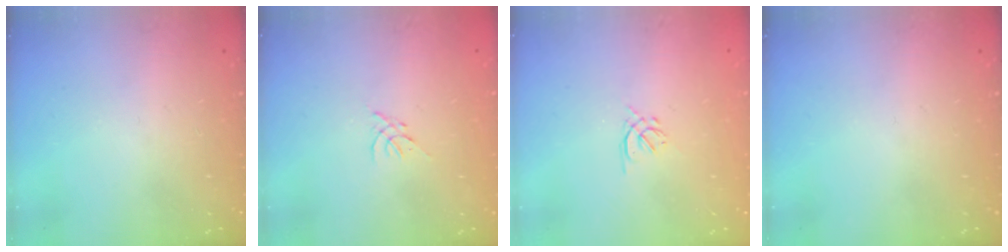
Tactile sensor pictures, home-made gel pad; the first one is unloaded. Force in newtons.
{"total": 0.0}
{"total": 1.3, "press": 1.2, "slide": 0.5}
{"total": 0.0}